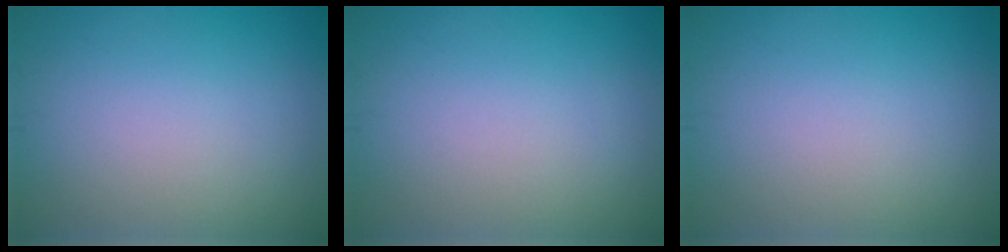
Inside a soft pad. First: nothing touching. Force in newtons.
{"total": 0.0}
{"total": 0.0}